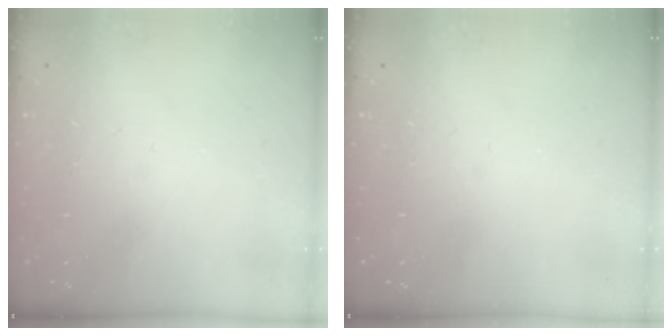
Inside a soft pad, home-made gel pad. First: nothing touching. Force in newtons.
{"total": 0.0}